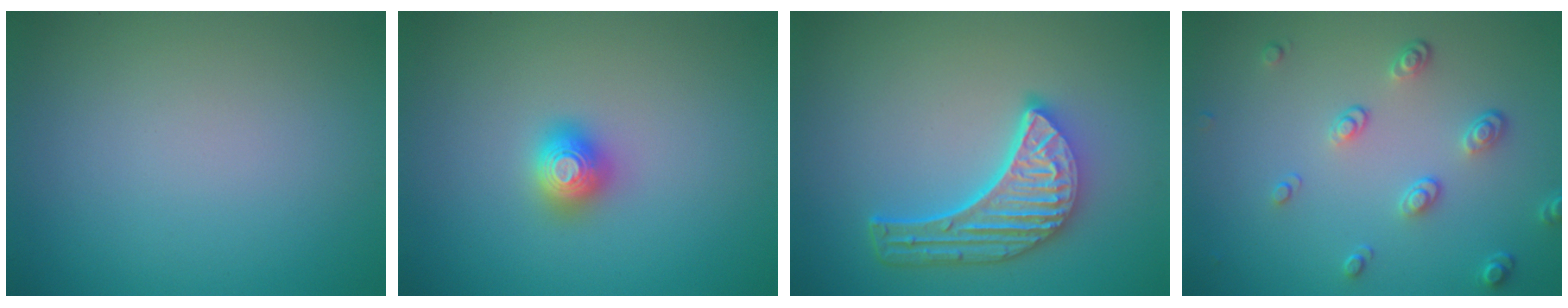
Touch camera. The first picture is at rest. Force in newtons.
{"total": 1.6, "press": 1.6, "slide": 0.2}
{"total": 5.7, "press": 4.4, "slide": 3.6}
{"total": 2.6, "press": 1.7, "slide": 2.0}